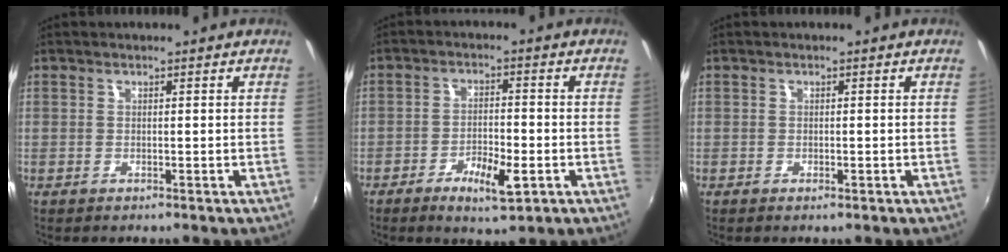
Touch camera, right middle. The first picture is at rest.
{"total": 6.8, "force": [-3.4, 2.2, 5.5], "torque": [-0.114, -0.006, -0.055]}
{"total": 0.6, "force": [-0.4, 0.3, 0.4], "torque": [-0.006, -0.002, -0.007]}